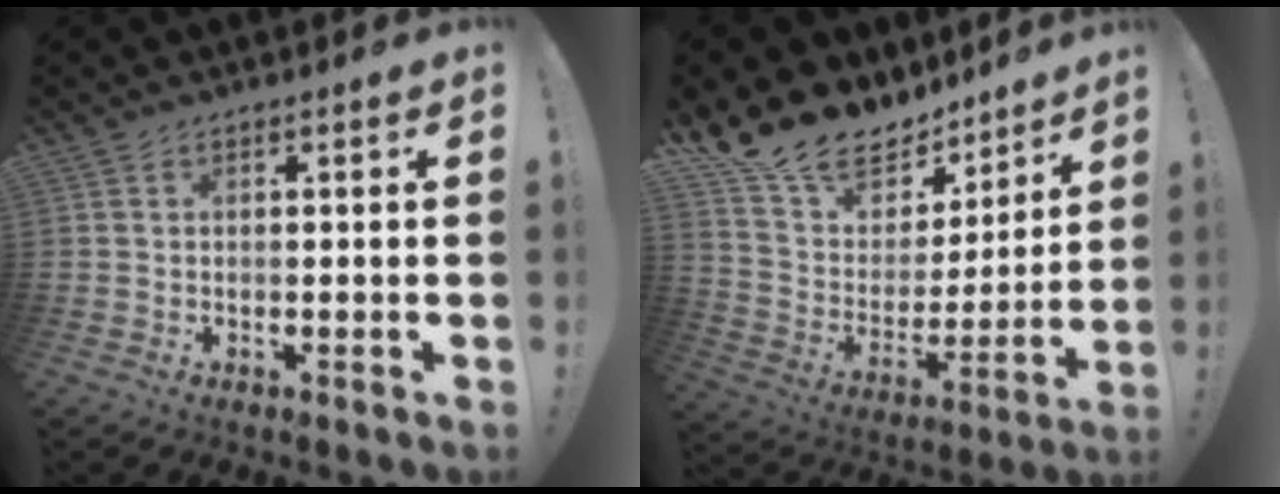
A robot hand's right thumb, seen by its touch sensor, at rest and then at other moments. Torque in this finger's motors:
{"motor_torque": [-0.25, 2.40, 0.48, 0.44, 0.26]}